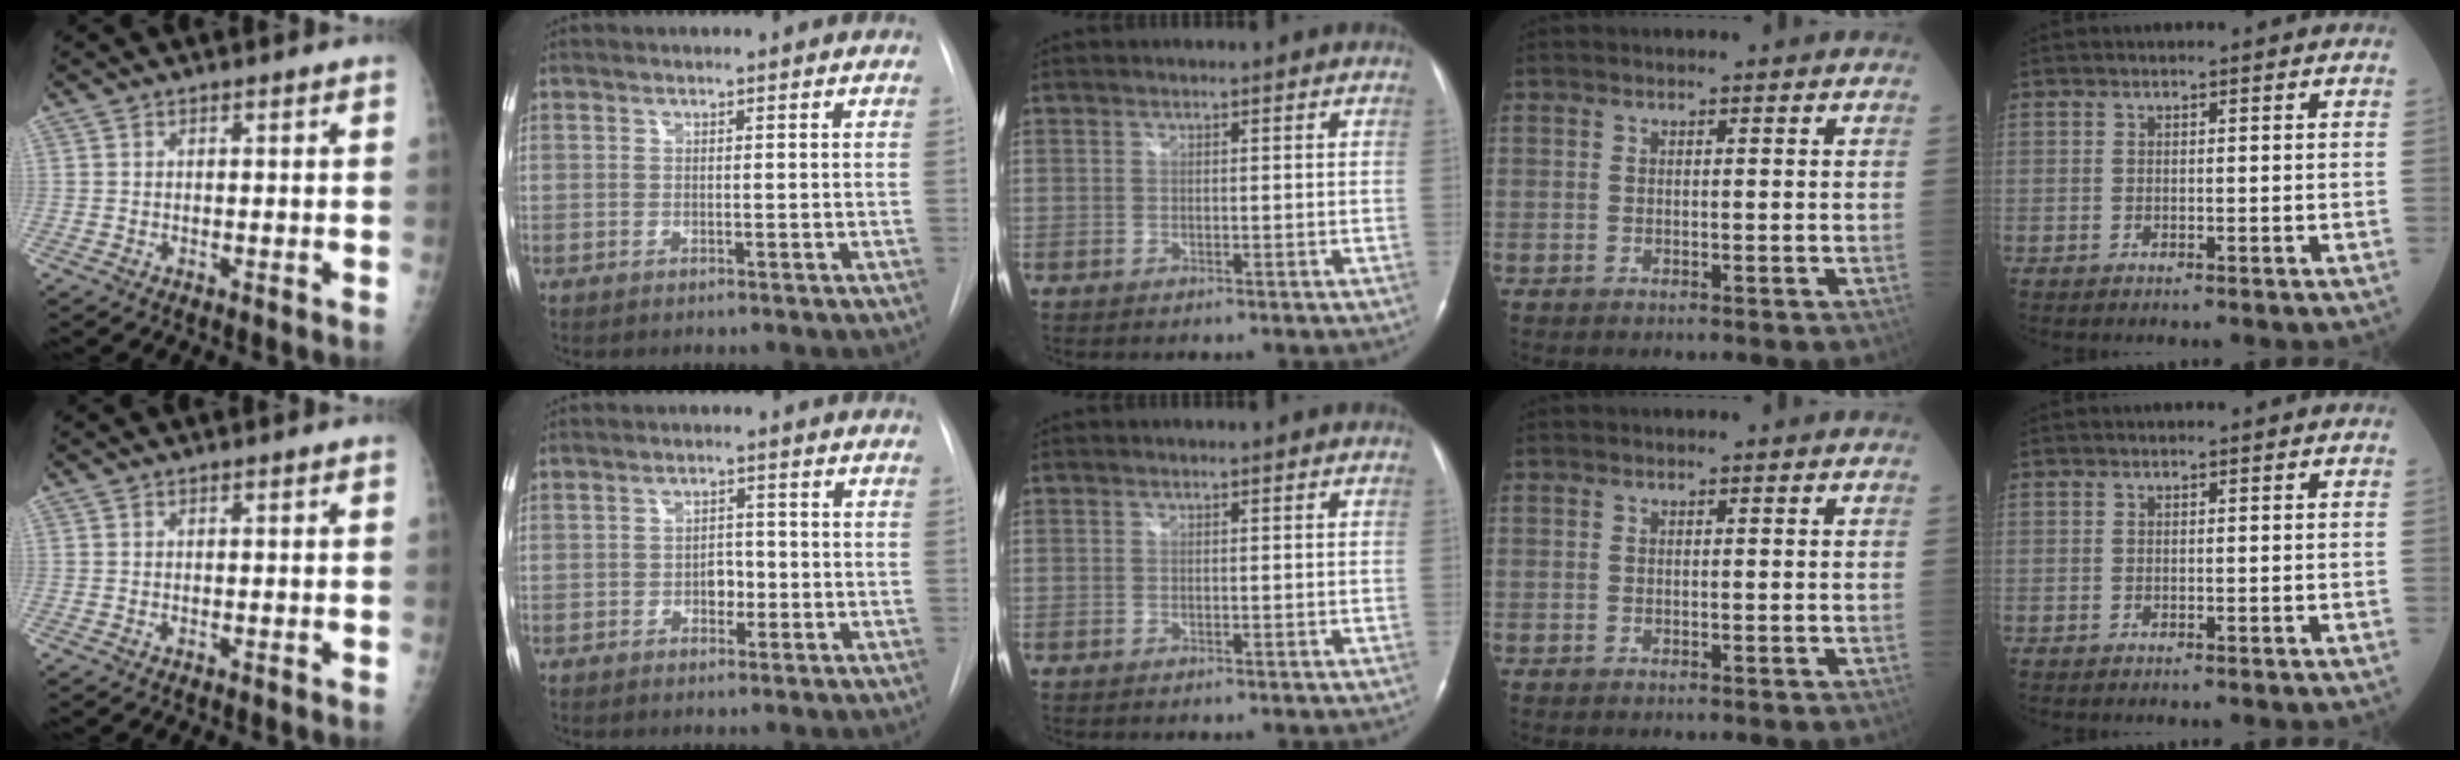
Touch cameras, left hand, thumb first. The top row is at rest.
{"index": {"total": 2.0, "force": [-0.6, 1.3, 1.4], "torque": [-0.017, 0.005, -0.007]}}